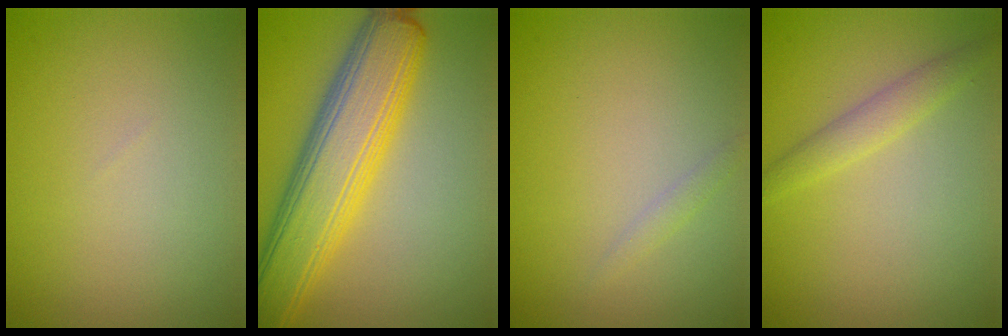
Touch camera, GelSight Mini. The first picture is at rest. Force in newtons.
{"total": 8.3, "press": 8.3, "slide": 0.2}
{"total": 0.8, "press": 0.8, "slide": 0.0}
{"total": 1.8, "press": 1.8, "slide": 0.1}